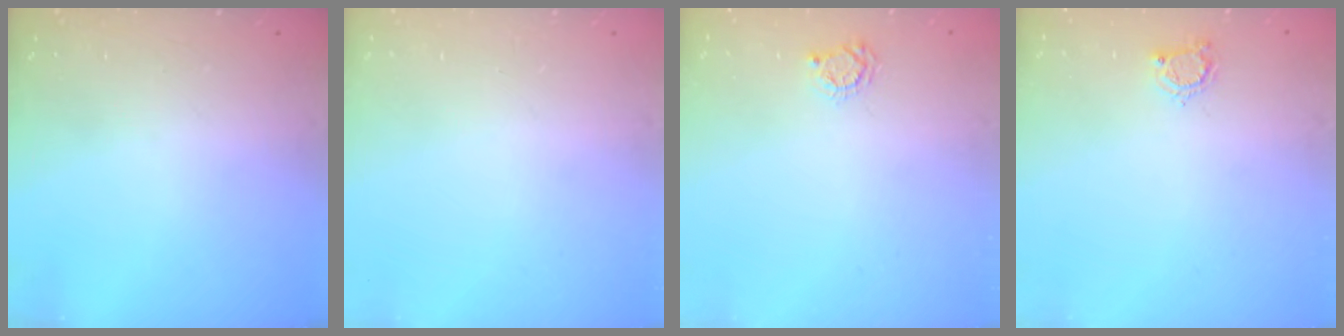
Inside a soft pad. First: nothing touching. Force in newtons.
{"total": 0.0}
{"total": 4.8, "press": 4.8, "slide": 0.4}
{"total": 4.5, "press": 4.5, "slide": 0.5}